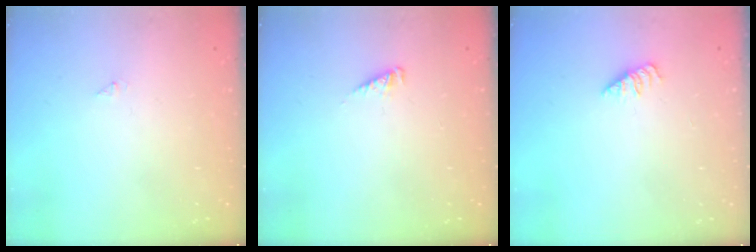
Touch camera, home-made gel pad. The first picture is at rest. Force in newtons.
{"total": 2.5, "press": 2.5, "slide": 0.2}
{"total": 1.4, "press": 1.3, "slide": 0.3}